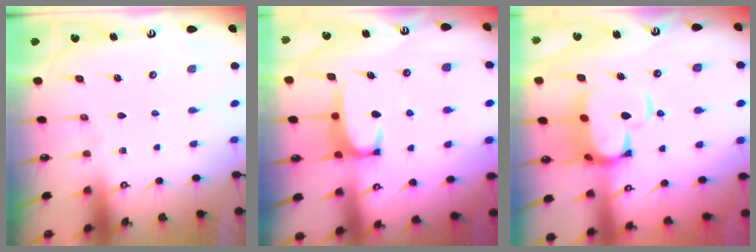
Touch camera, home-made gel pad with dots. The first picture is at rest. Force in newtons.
{"total": 2.6, "press": 2.6, "slide": 0.3}
{"total": 6.5, "press": 6.2, "slide": 2.0}